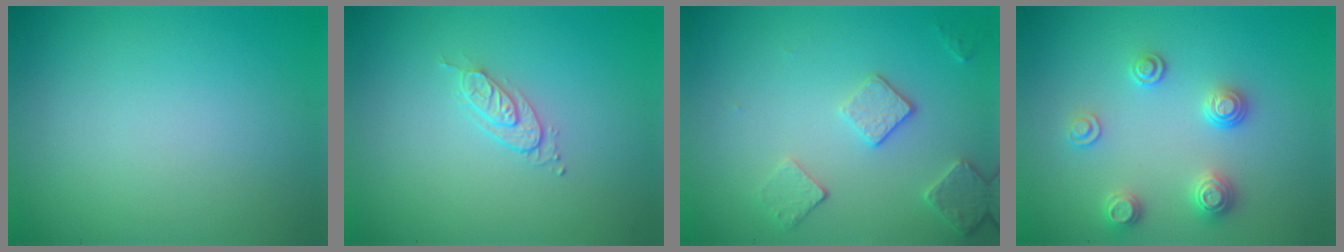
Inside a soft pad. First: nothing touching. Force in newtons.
{"total": 1.7, "press": 1.1, "slide": 1.3}
{"total": 2.6, "press": 2.5, "slide": 0.8}
{"total": 2.6, "press": 2.6, "slide": 0.4}